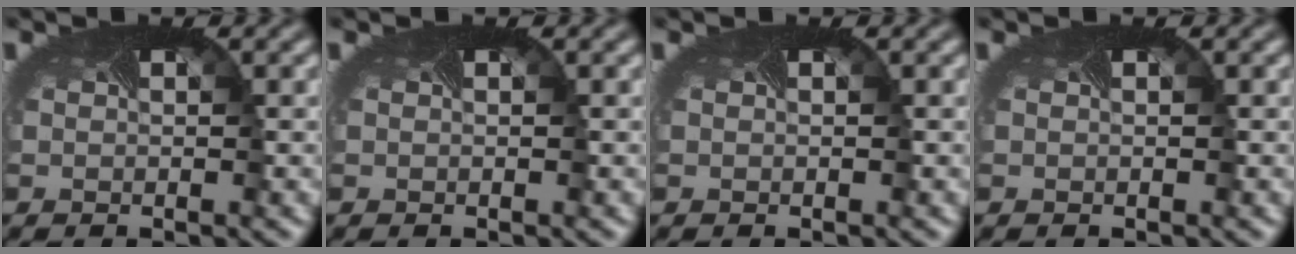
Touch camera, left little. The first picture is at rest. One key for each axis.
{"total": 0.0}
{"total": 0.0}
{"total": 0.0}